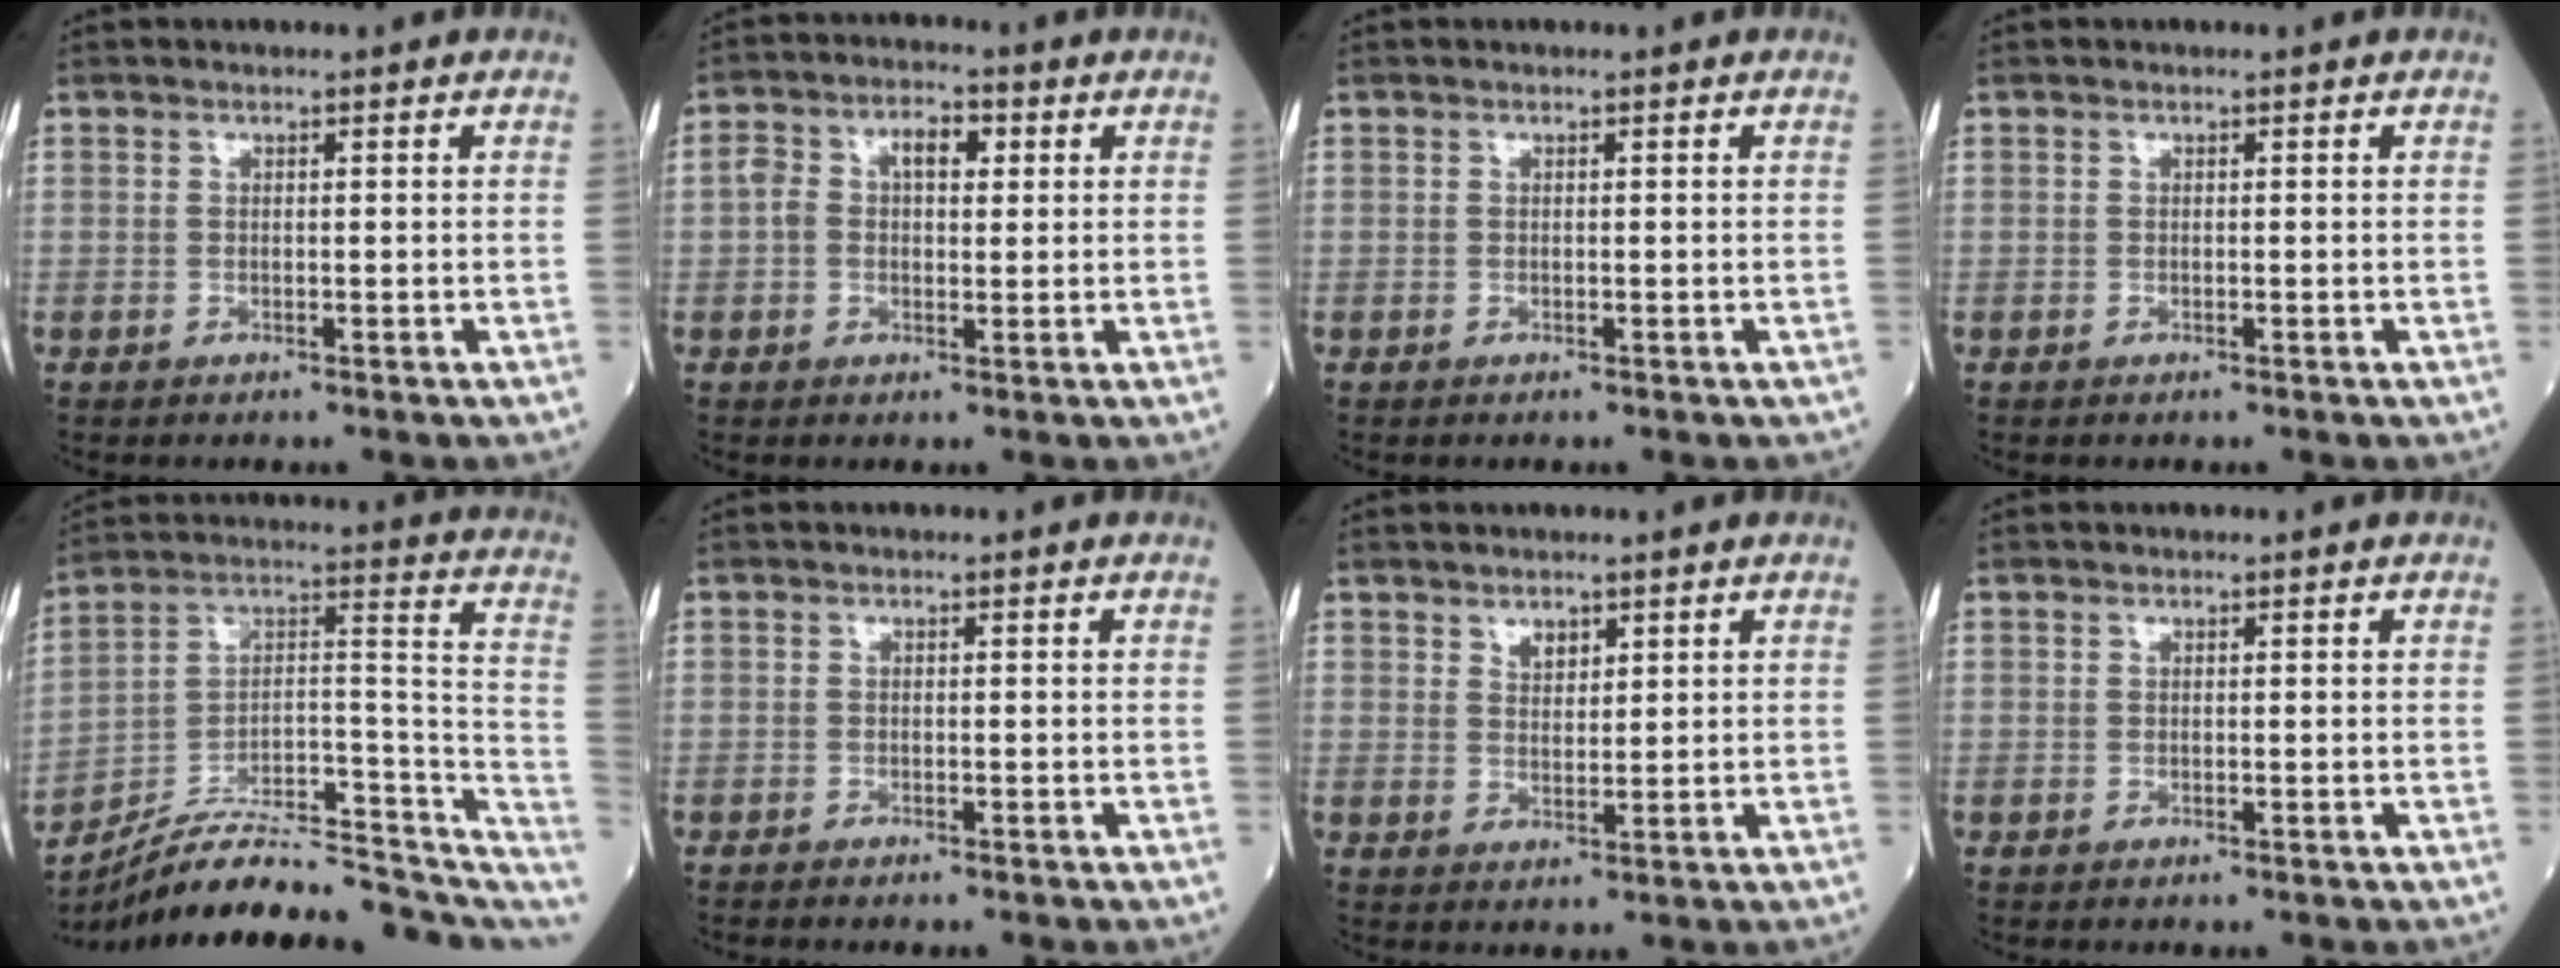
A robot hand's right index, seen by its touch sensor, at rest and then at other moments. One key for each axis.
{"total": 6.4, "fx": 1.2, "fy": 3.5, "fz": 5.2, "tx": -0.102, "ty": 0.031, "tz": 0.022}
{"total": 0.0}
{"total": 0.0}
{"total": 21.0, "fx": -17.8, "fy": 5.5, "fz": 9.7, "tx": -0.113, "ty": 0.061, "tz": -0.272}
{"total": 1.1, "fx": -1.0, "fy": 0.1, "fz": 0.3, "tx": -0.007, "ty": -0.001, "tz": -0.017}
{"total": 2.2, "fx": 1.5, "fy": 1.1, "fz": 1.1, "tx": -0.019, "ty": -0.001, "tz": 0.030}
{"total": 0.0}